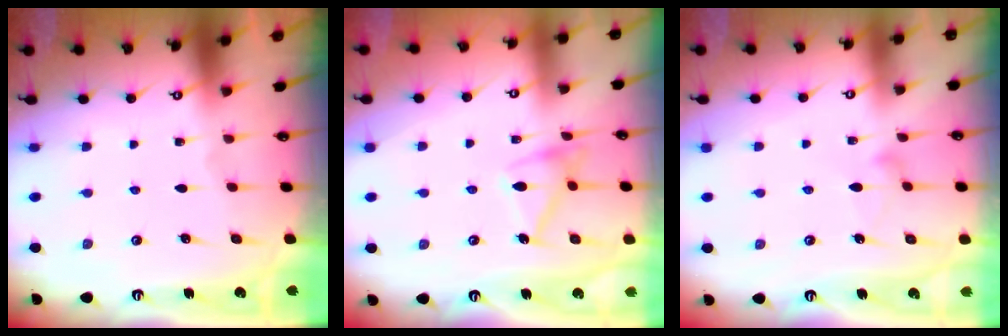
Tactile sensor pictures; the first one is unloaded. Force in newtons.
{"total": 13.9, "press": 13.9, "slide": 0.5}
{"total": 8.6, "press": 8.6, "slide": 0.5}